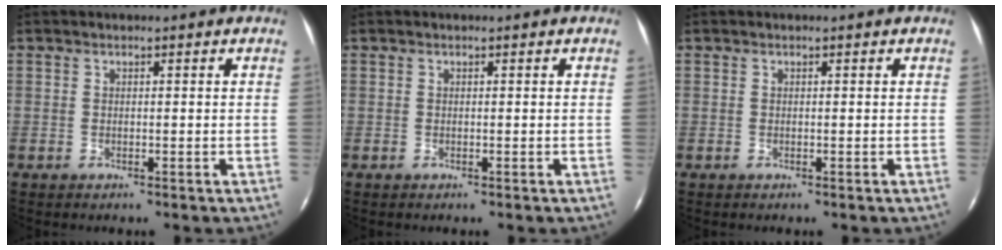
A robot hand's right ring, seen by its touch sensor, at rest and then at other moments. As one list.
[{"total": 0.0}, {"total": 0.0}]